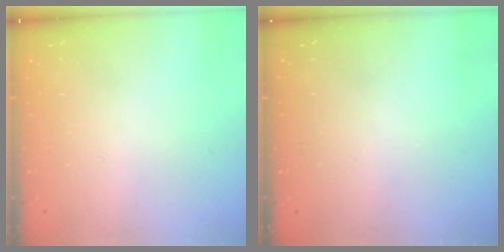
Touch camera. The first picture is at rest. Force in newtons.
{"total": 3.7, "press": 3.3, "slide": 1.6}